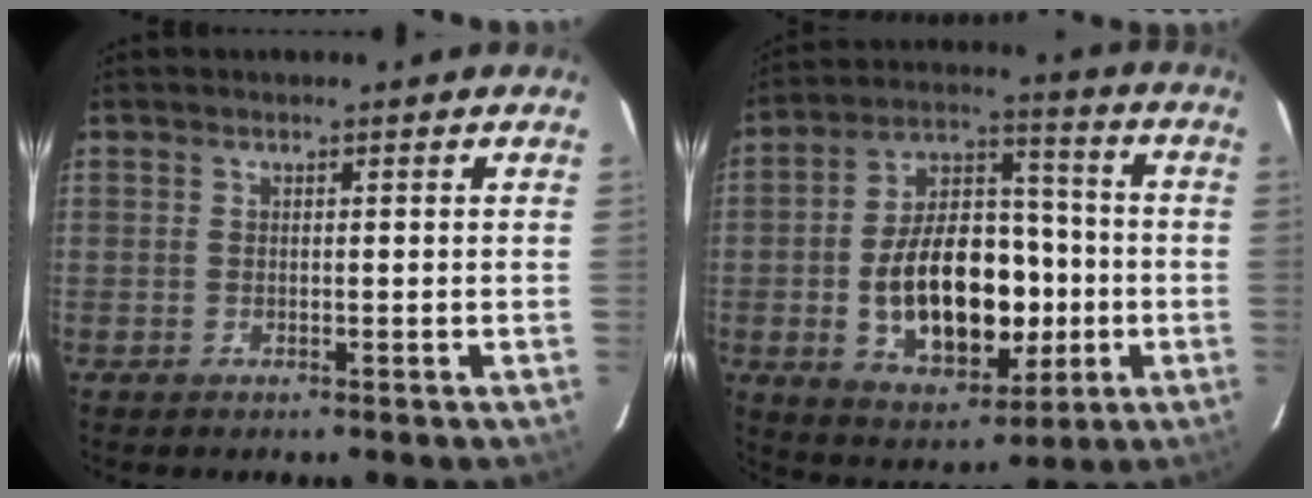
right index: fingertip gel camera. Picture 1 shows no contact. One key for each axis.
{"total": 19.1, "fx": -3.3, "fy": 11.5, "fz": 14.9, "tx": -0.275, "ty": 0.025, "tz": -0.033}